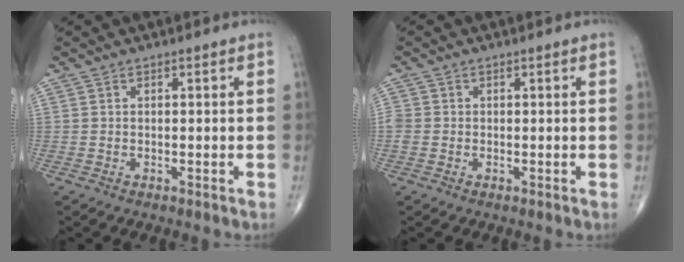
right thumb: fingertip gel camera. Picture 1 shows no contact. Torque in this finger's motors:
{"motor_torque": [0.28, -0.28, 0.28, 0.16, 0.01]}